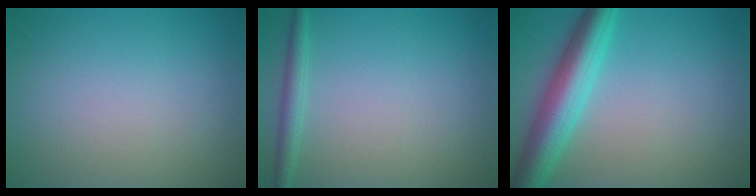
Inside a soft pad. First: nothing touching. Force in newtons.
{"total": 1.8, "press": 1.8, "slide": 0.1}
{"total": 6.2, "press": 6.2, "slide": 0.1}